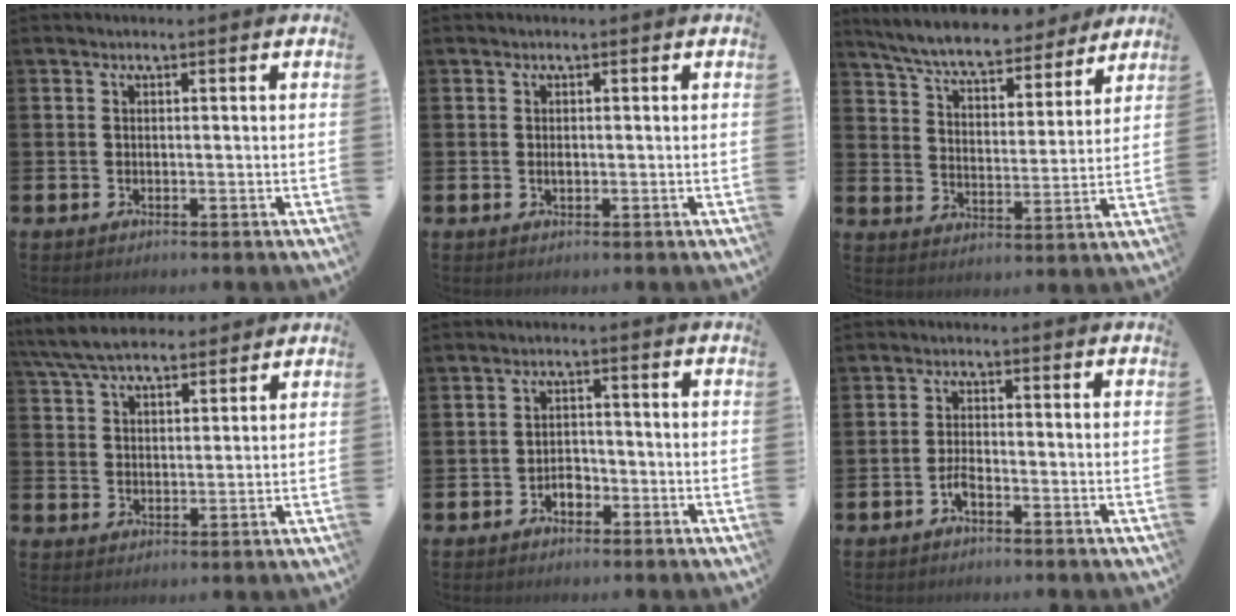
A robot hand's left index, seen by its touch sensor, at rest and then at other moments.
{"total": 0.7, "force": [0.0, 0.4, 0.6], "torque": [-0.007, 0.001, -0.002]}
{"total": 7.7, "force": [7.1, 1.4, 2.6], "torque": [-0.075, -0.047, 0.122]}
{"total": 6.7, "force": [6.2, 1.6, 1.8], "torque": [-0.059, -0.021, 0.117]}
{"total": 2.2, "force": [-1.3, 1.4, 1.1], "torque": [-0.019, 0.002, -0.030]}
{"total": 2.1, "force": [-1.4, 0.6, 1.5], "torque": [-0.032, 0.004, -0.026]}